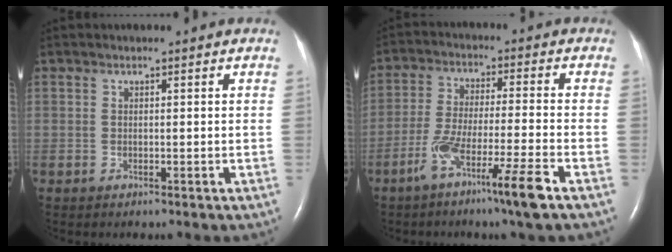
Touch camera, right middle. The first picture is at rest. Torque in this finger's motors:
{"motor_torque": [1.08, -1.06, 0.19, 0.11]}